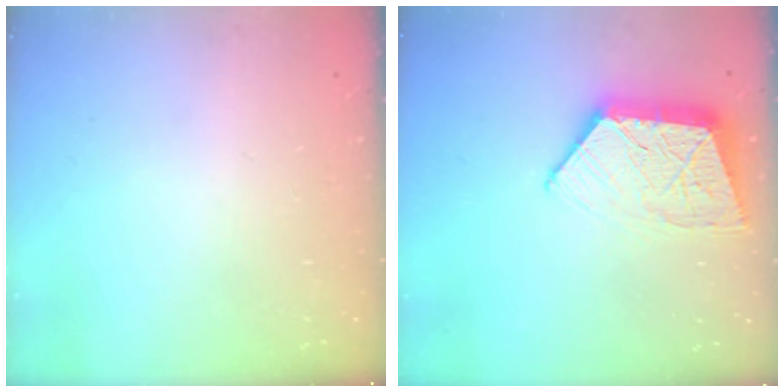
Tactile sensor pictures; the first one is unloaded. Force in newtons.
{"total": 13.6, "press": 13.5, "slide": 1.0}